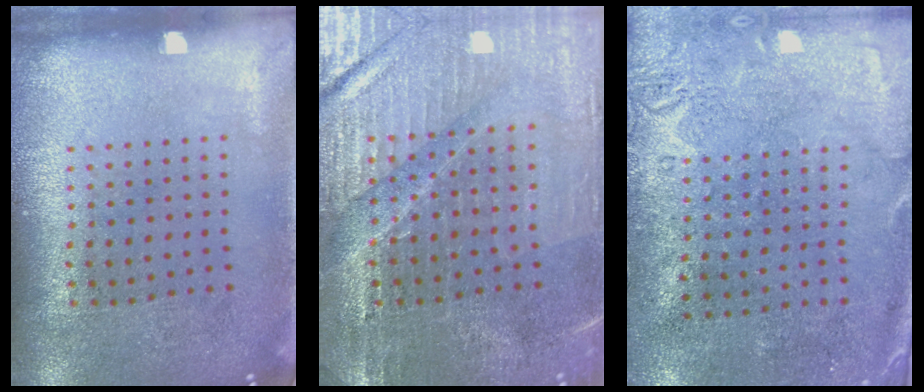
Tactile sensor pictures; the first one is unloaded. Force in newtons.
{"total": 3.1, "press": 3.0, "slide": 0.5}
{"total": 2.7, "press": 2.2, "slide": 1.7}